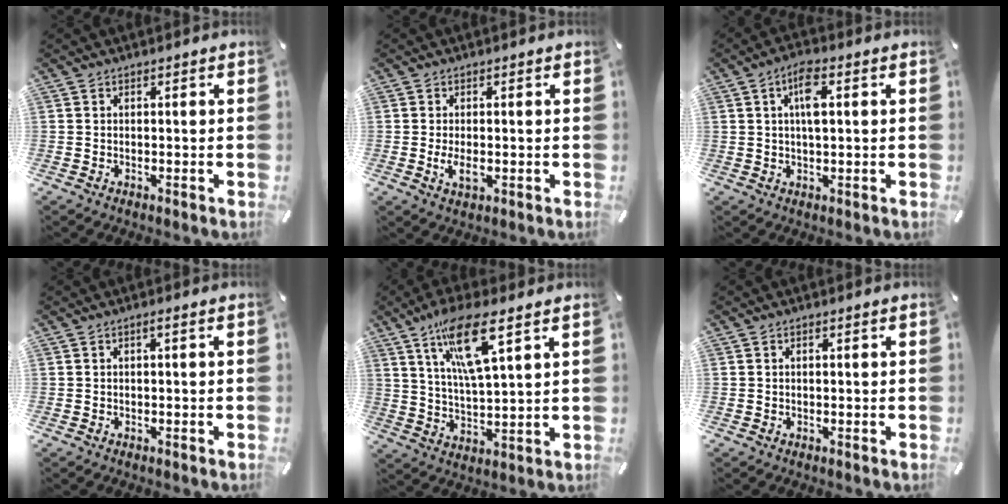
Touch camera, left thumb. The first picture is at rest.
{"total": 3.7, "force": [-0.5, 1.8, 3.1], "torque": [-0.069, -0.010, -0.015]}
{"total": 6.0, "force": [1.6, 2.2, 5.4], "torque": [-0.102, 0.007, 0.024]}
{"total": 1.0, "force": [-0.1, 0.1, 1.0], "torque": [-0.016, -0.001, -0.002]}
{"total": 13.5, "force": [7.4, 3.2, 10.8], "torque": [-0.213, -0.010, 0.126]}
{"total": 0.6, "force": [0.1, 0.3, 0.5], "torque": [-0.010, 0.002, 0.001]}